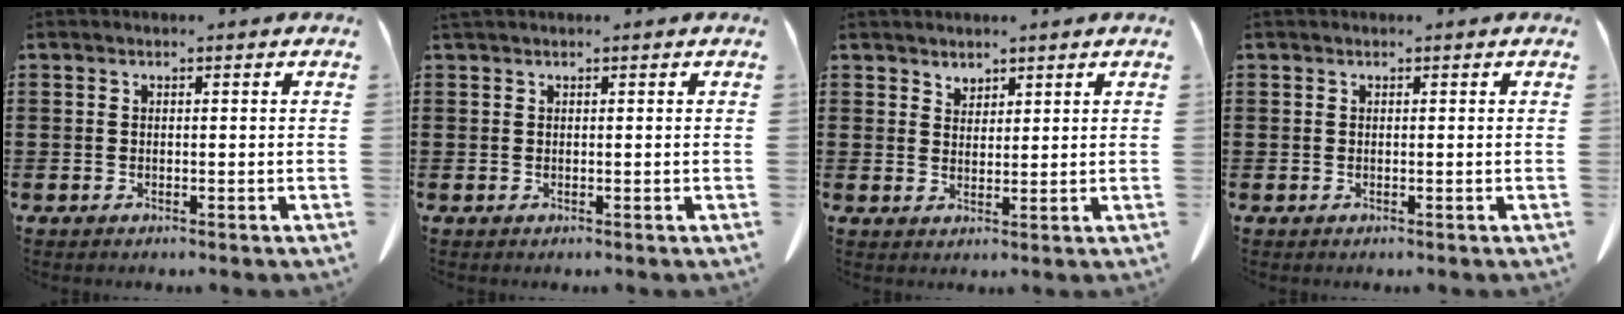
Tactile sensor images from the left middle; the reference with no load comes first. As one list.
[{"total": 0.6, "force": [0.5, 0.1, 0.2], "torque": [-0.007, -0.001, 0.011]}, {"total": 2.2, "force": [2.0, 0.7, 0.0], "torque": [-0.004, 0.000, 0.041]}, {"total": 0.0}]